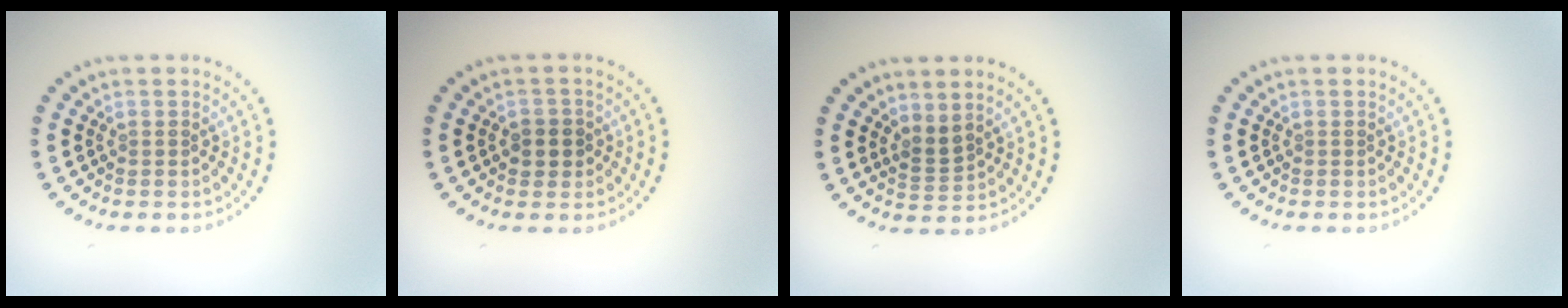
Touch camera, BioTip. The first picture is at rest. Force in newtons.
{"total": 1.9, "press": 1.8, "slide": 0.6}
{"total": 1.8, "press": 1.3, "slide": 1.2}
{"total": 0.0}